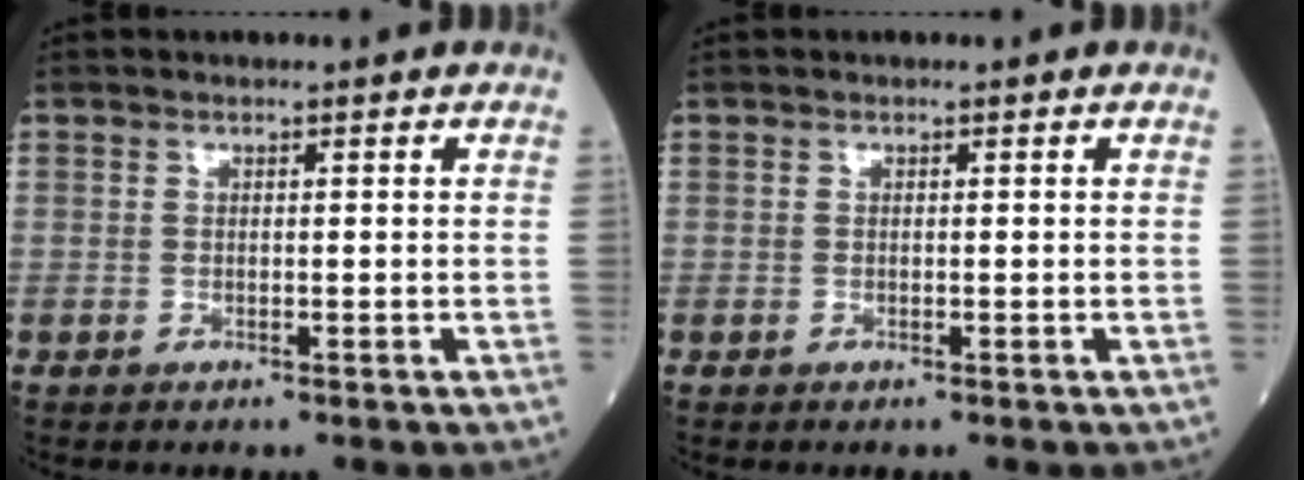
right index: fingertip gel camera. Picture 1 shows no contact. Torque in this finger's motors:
{"motor_torque": [0.03, -0.01, 0.02, -0.01]}